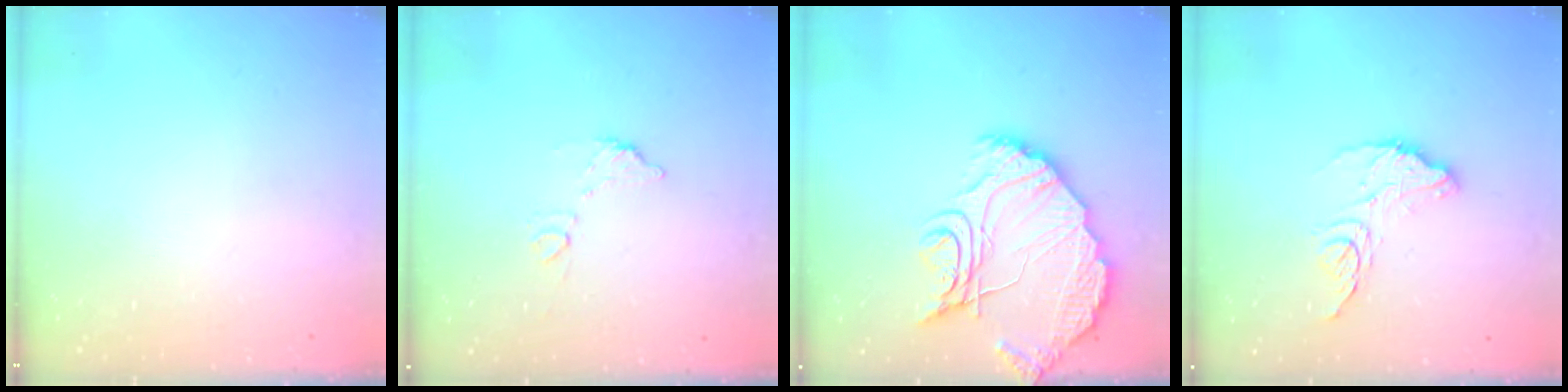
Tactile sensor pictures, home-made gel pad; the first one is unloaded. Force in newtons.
{"total": 6.7, "press": 6.7, "slide": 0.6}
{"total": 14.9, "press": 14.8, "slide": 1.2}
{"total": 11.4, "press": 11.4, "slide": 0.9}